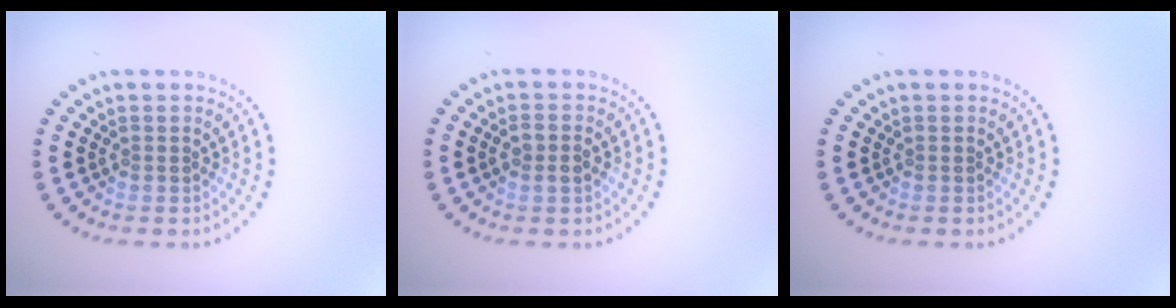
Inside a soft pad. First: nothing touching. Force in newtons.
{"total": 1.6, "press": 1.5, "slide": 0.3}
{"total": 0.0}